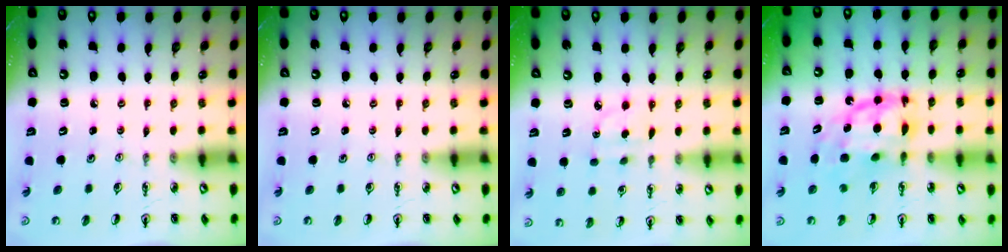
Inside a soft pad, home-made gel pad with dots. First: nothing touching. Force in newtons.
{"total": 0.0}
{"total": 3.2, "press": 3.1, "slide": 0.8}
{"total": 12.2, "press": 12.2, "slide": 0.9}